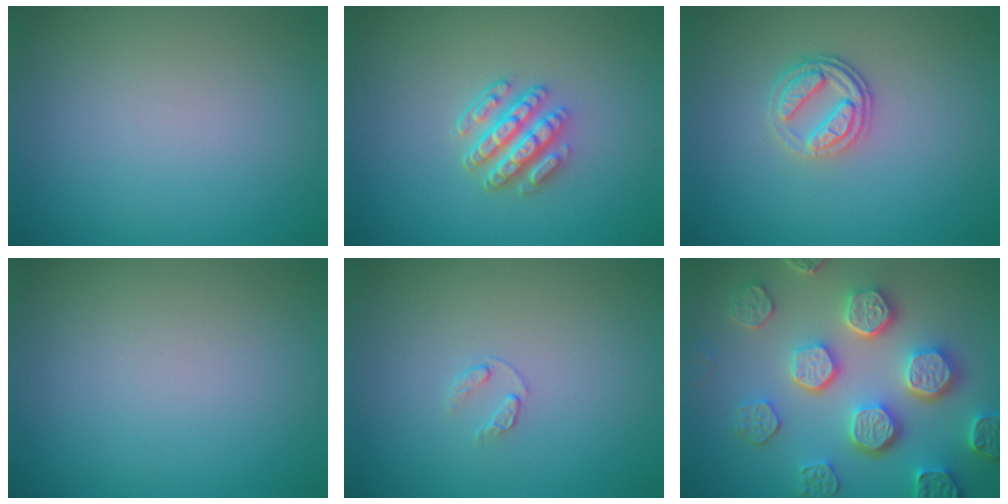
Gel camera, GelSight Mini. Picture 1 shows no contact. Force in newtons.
{"total": 4.2, "press": 3.4, "slide": 2.5}
{"total": 2.8, "press": 2.4, "slide": 1.3}
{"total": 0.0}
{"total": 0.8, "press": 0.5, "slide": 0.6}
{"total": 7.1, "press": 6.0, "slide": 3.7}